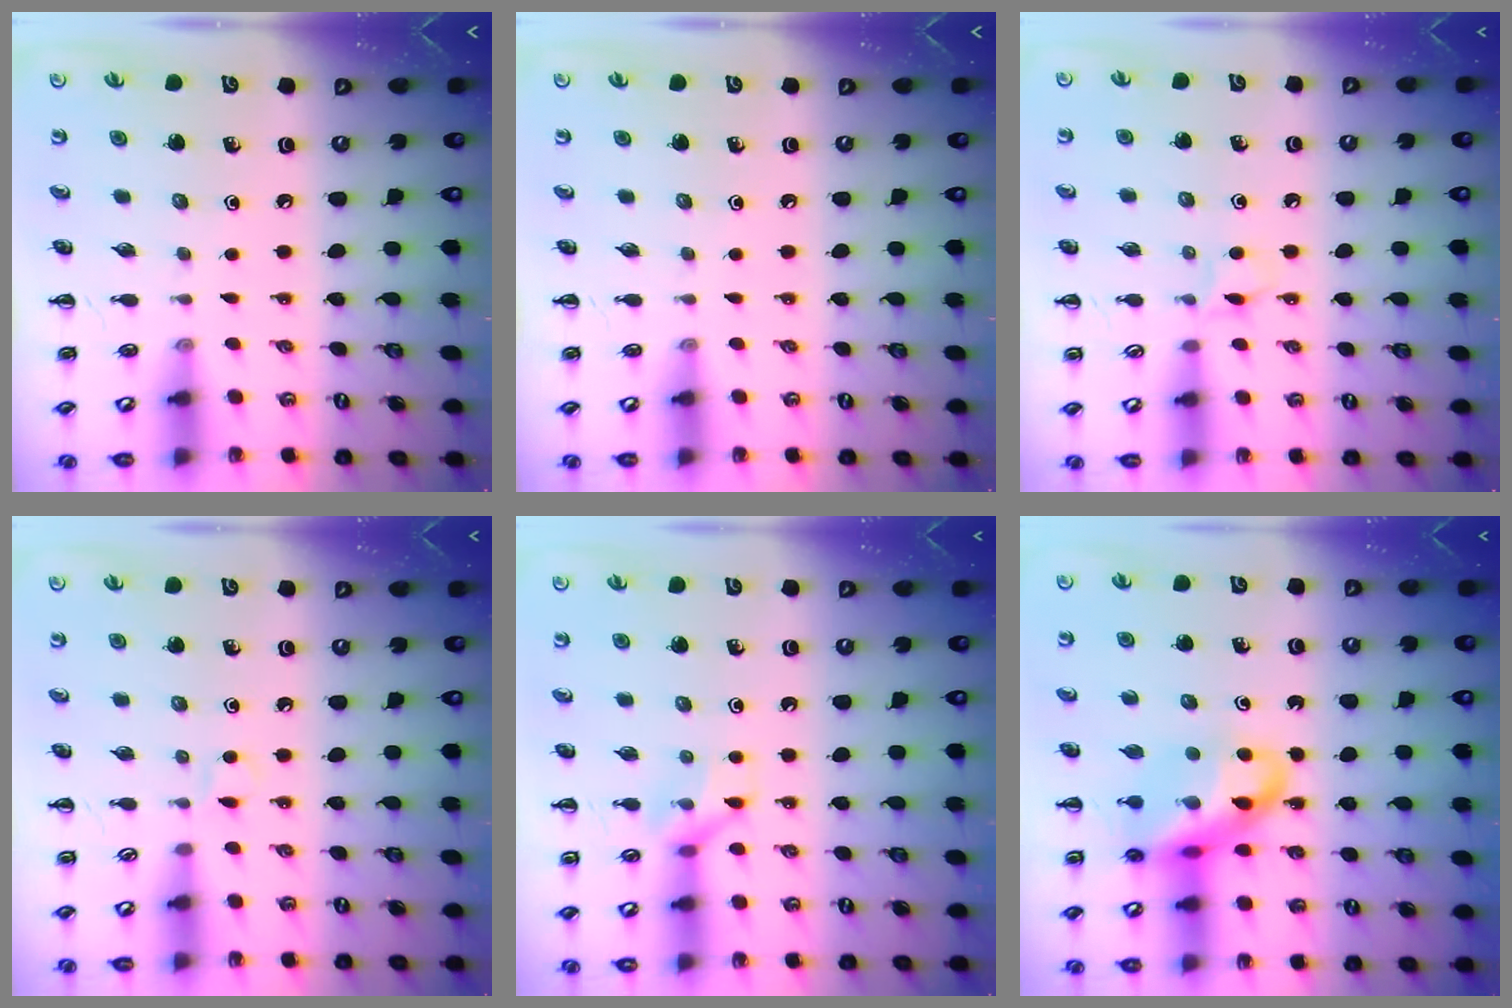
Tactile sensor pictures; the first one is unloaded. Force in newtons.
{"total": 0.0}
{"total": 3.8, "press": 3.6, "slide": 1.3}
{"total": 2.9, "press": 2.7, "slide": 0.9}
{"total": 8.0, "press": 8.0, "slide": 0.5}
{"total": 15.2, "press": 14.8, "slide": 3.4}